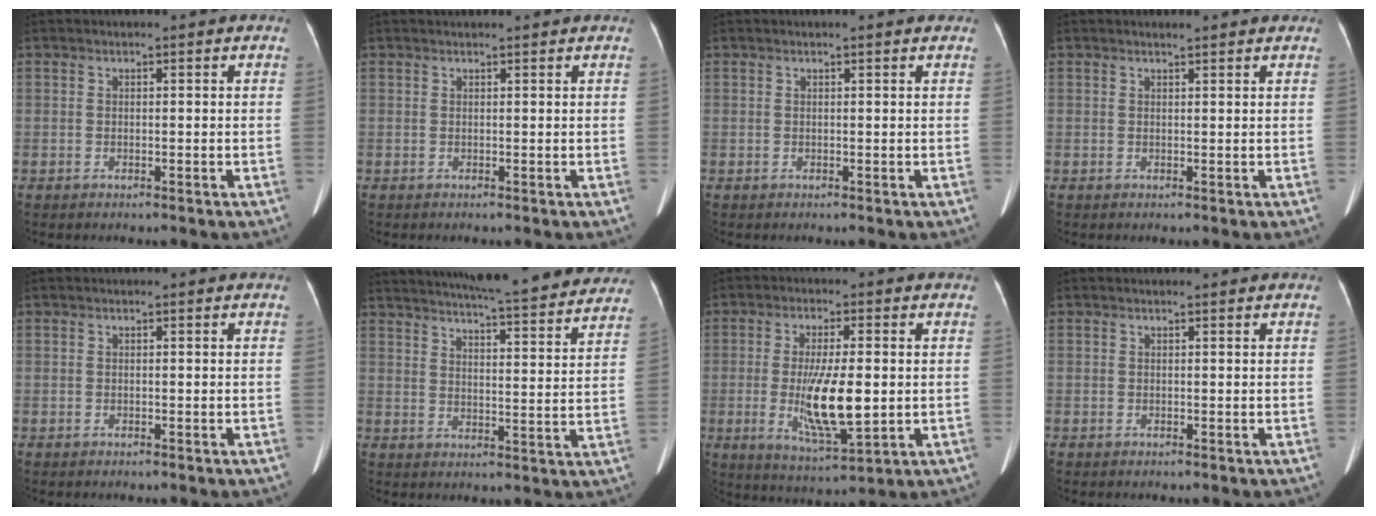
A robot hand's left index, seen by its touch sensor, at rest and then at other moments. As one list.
[{"total": 2.6, "force": [2.5, 0.0, 0.8], "torque": [-0.009, 0.026, 0.037]}, {"total": 2.4, "force": [2.1, 0.2, 1.1], "torque": [-0.018, 0.011, 0.019]}, {"total": 2.4, "force": [2.1, 0.3, 1.0], "torque": [-0.018, 0.010, 0.025]}, {"total": 0.0}, {"total": 26.0, "force": [23.4, 2.7, 11.0], "torque": [-0.175, -0.031, 0.291]}, {"total": 10.5, "force": [-1.0, 2.2, 10.2], "torque": [-0.198, -0.023, -0.012]}, {"total": 0.6, "force": [0.6, 0.2, 0.1], "torque": [-0.010, 0.015, 0.008]}]